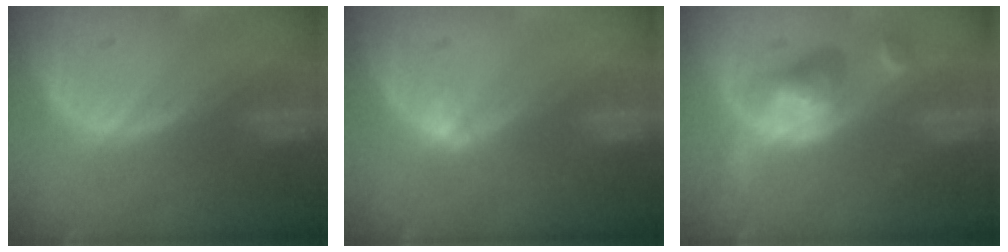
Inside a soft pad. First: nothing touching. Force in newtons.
{"total": 1.6, "press": 1.3, "slide": 1.0}
{"total": 6.0, "press": 5.5, "slide": 2.5}